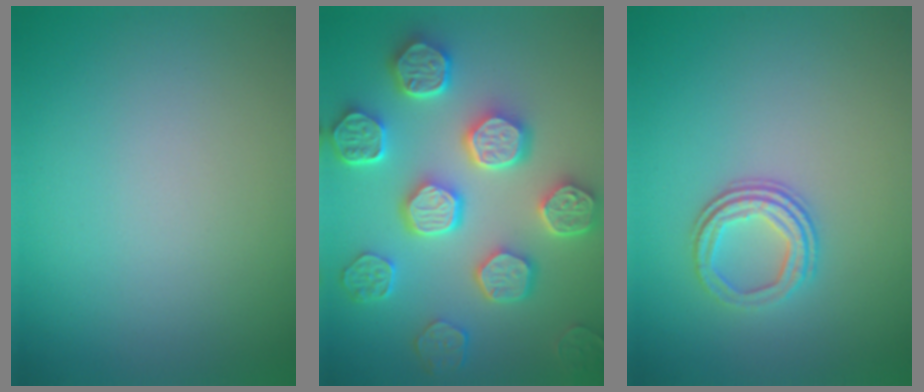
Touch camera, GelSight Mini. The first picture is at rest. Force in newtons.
{"total": 8.0, "press": 6.4, "slide": 4.7}
{"total": 2.9, "press": 2.3, "slide": 1.7}